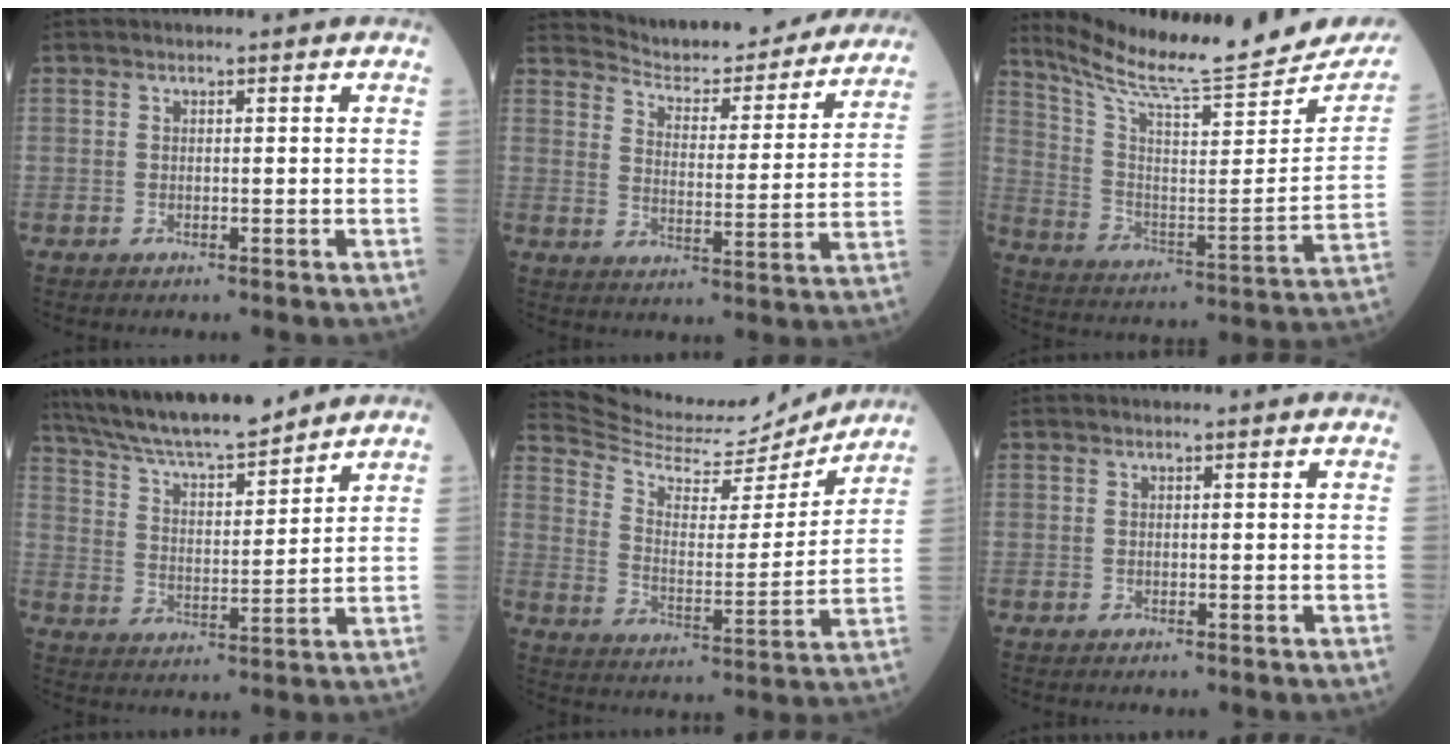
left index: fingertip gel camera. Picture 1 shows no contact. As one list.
[{"total": 21.1, "force": [20.0, 3.7, 5.6], "torque": [-0.068, -0.042, 0.253]}, {"total": 23.3, "force": [21.4, 1.7, 9.1], "torque": [-0.151, -0.072, 0.305]}, {"total": 16.2, "force": [14.5, 2.0, 6.8], "torque": [-0.128, 0.014, 0.249]}, {"total": 17.1, "force": [16.7, 2.2, 3.1], "torque": [-0.066, -0.025, 0.251]}, {"total": 0.0}]